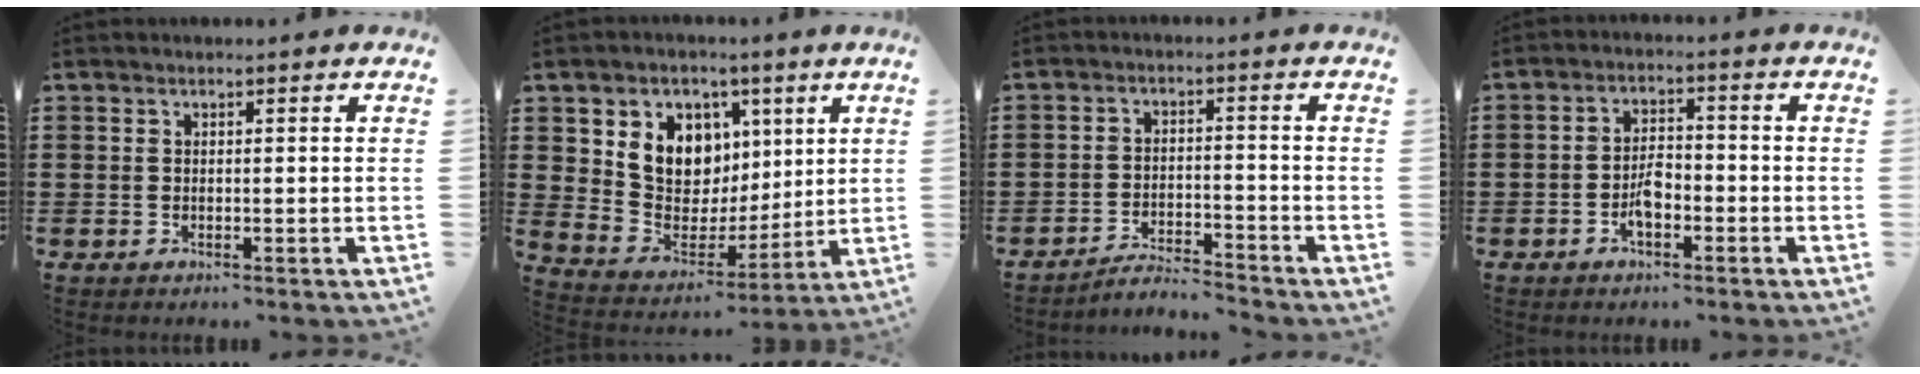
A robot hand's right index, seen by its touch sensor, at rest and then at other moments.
{"total": 9.1, "force": [3.9, 7.7, 2.9], "torque": [-0.084, -0.033, 0.073]}
{"total": 3.7, "force": [-3.6, 0.1, 0.5], "torque": [-0.014, 0.004, -0.076]}
{"total": 4.0, "force": [-1.8, 1.9, 3.1], "torque": [-0.067, 0.003, -0.037]}